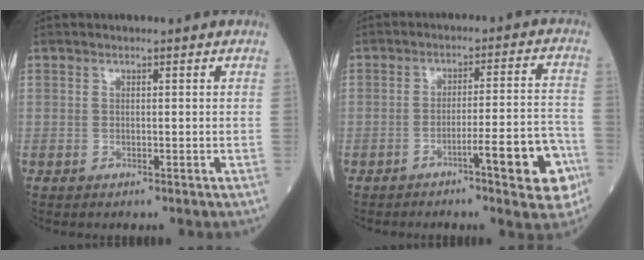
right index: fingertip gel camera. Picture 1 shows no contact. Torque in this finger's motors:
{"motor_torque": [0.18, -0.16, 0.16, 0.03]}